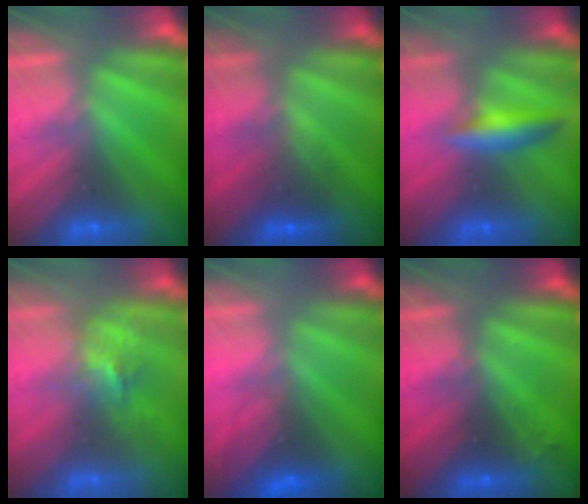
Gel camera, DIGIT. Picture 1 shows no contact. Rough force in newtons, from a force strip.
{"total": 2.2}
{"total": 2.4}
{"total": 2.8}
{"total": 2.8}
{"total": 2.7}